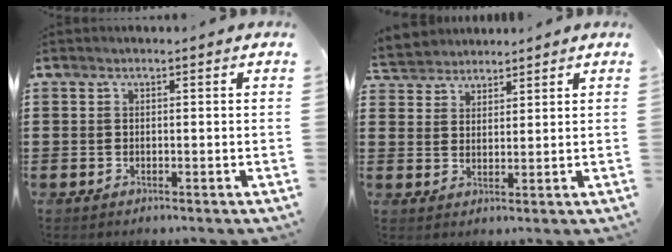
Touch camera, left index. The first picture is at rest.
{"total": 3.0, "force": [2.8, 1.0, -0.6], "torque": [-0.002, -0.005, 0.052]}